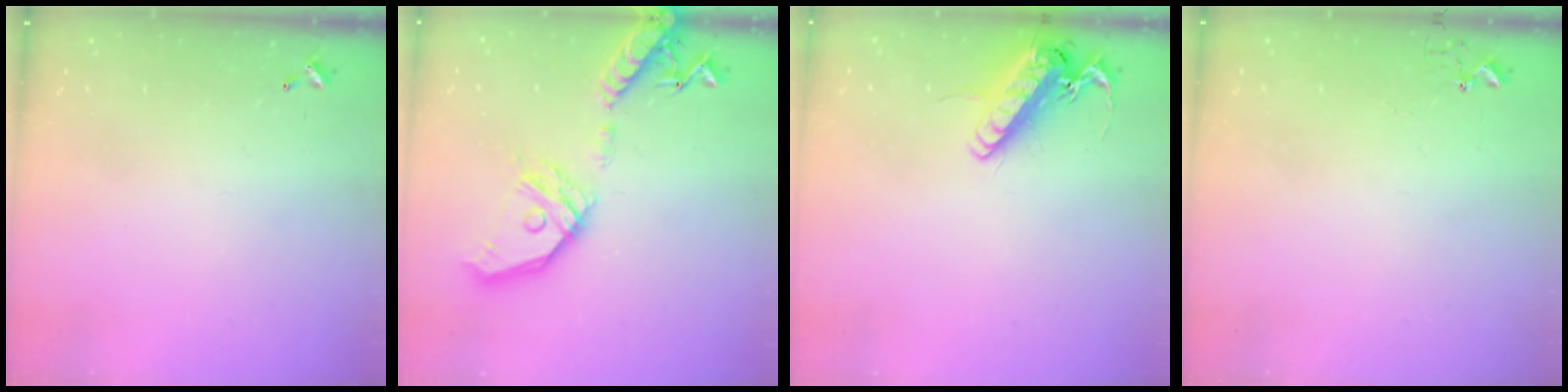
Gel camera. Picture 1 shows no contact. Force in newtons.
{"total": 20.0, "press": 19.7, "slide": 3.5}
{"total": 14.6, "press": 14.4, "slide": 2.6}
{"total": 2.7, "press": 2.7, "slide": 0.2}